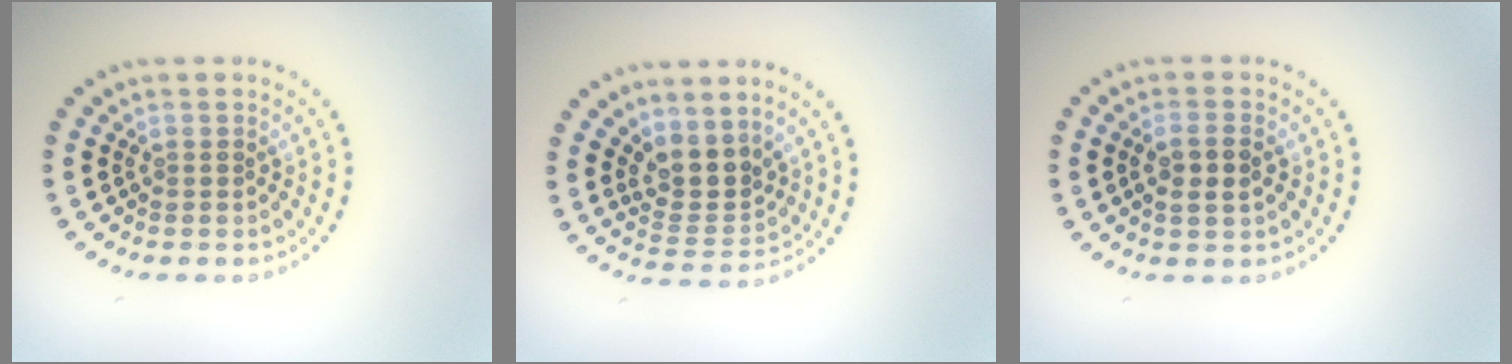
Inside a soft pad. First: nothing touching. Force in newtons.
{"total": 3.1, "press": 2.5, "slide": 1.9}
{"total": 2.4, "press": 2.3, "slide": 0.6}